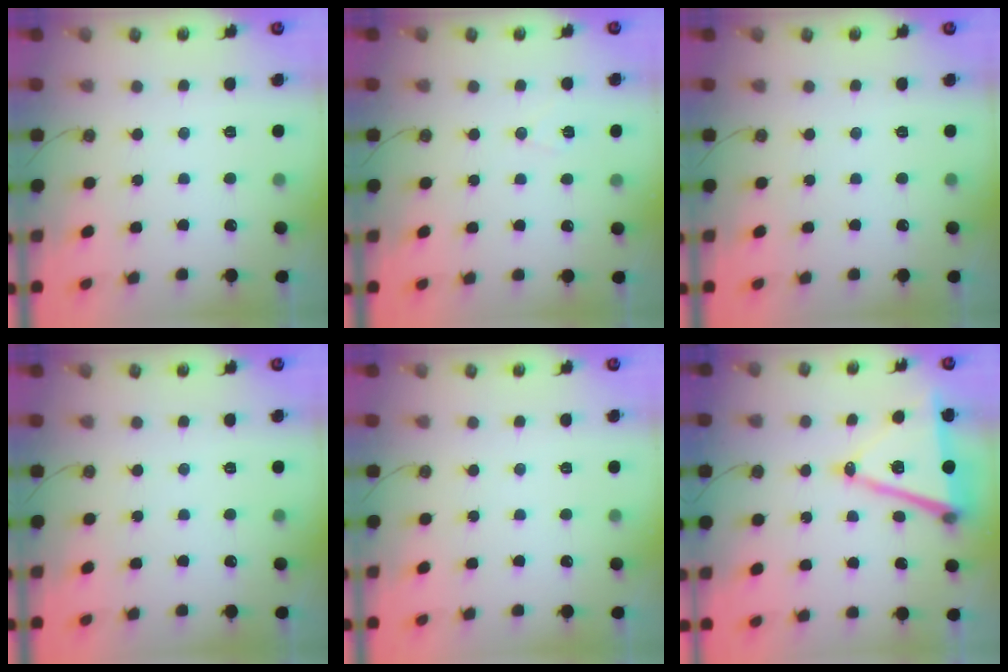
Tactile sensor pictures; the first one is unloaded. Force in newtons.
{"total": 5.4, "press": 4.0, "slide": 3.6}
{"total": 0.0}
{"total": 0.0}
{"total": 0.0}
{"total": 15.1, "press": 14.6, "slide": 3.7}